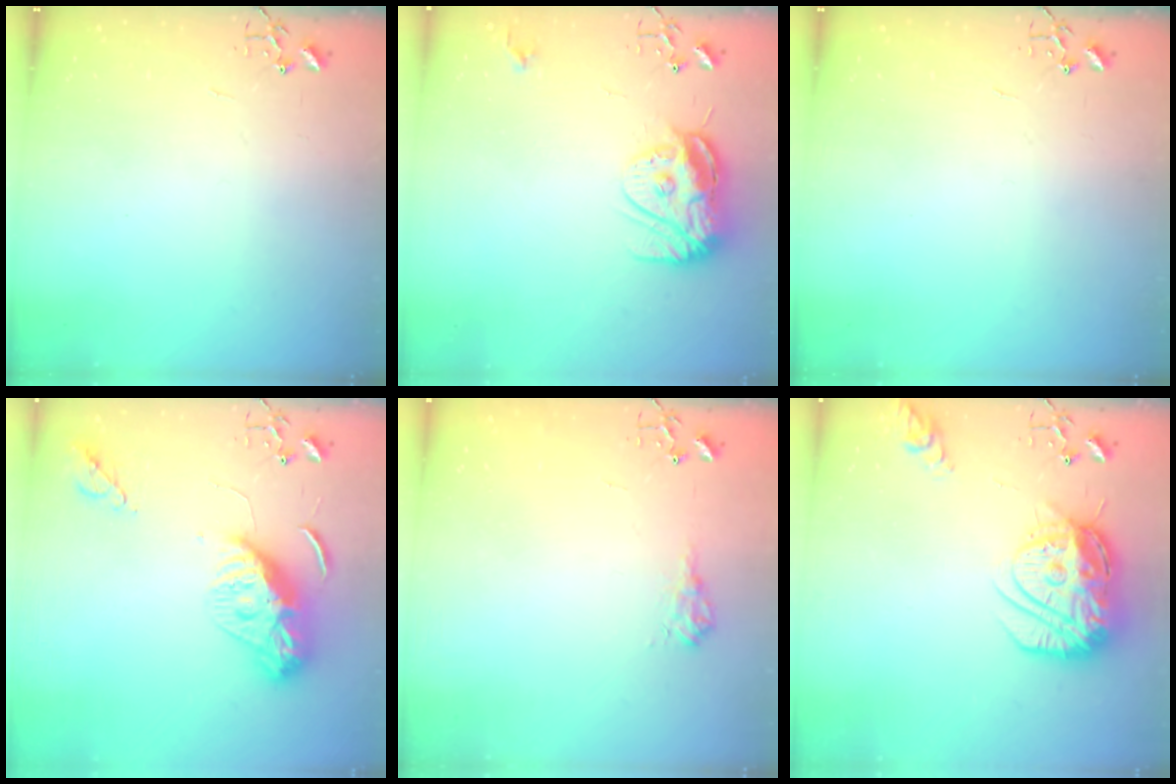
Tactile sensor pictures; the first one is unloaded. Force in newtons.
{"total": 12.4, "press": 12.4, "slide": 1.4}
{"total": 0.0}
{"total": 11.6, "press": 11.6, "slide": 1.0}
{"total": 8.5, "press": 8.5, "slide": 0.8}
{"total": 19.4, "press": 19.3, "slide": 1.7}